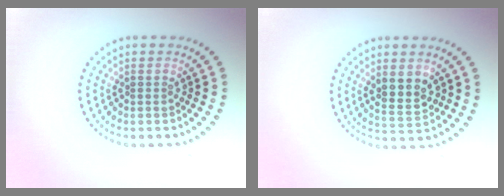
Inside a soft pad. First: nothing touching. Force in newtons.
{"total": 3.1, "press": 3.1, "slide": 0.7}